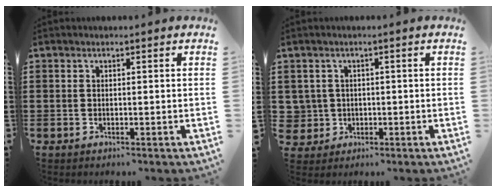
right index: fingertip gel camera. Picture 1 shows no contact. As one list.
[{"total": 2.6, "force": [-0.1, 2.6, -0.1], "torque": [-0.014, 0.010, -0.005]}]